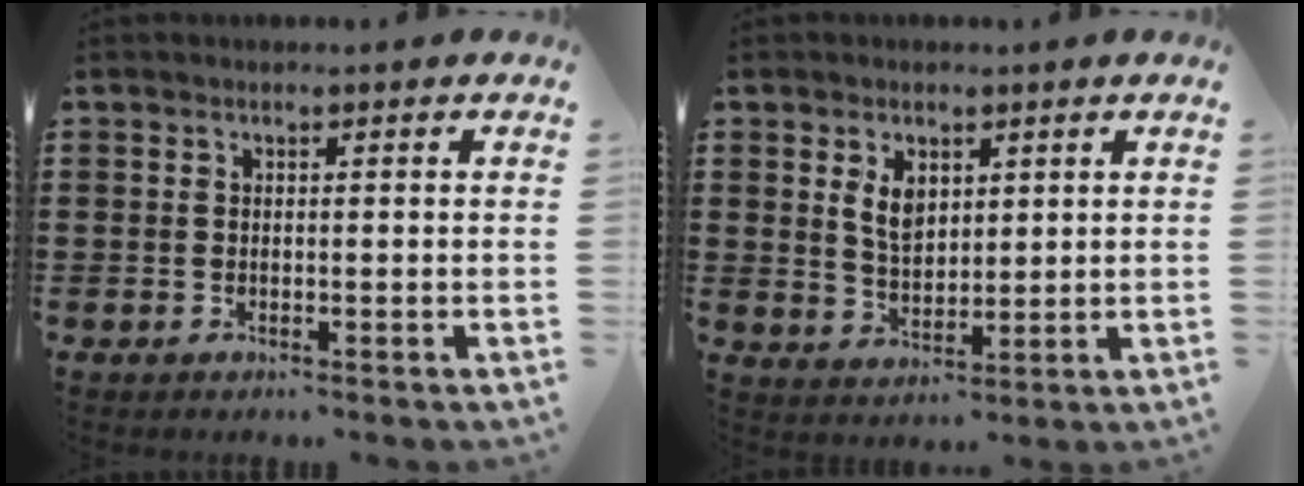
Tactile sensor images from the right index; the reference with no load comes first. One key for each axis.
{"total": 4.4, "fx": 1.8, "fy": 2.8, "fz": 2.9, "tx": -0.058, "ty": 0.006, "tz": 0.030}